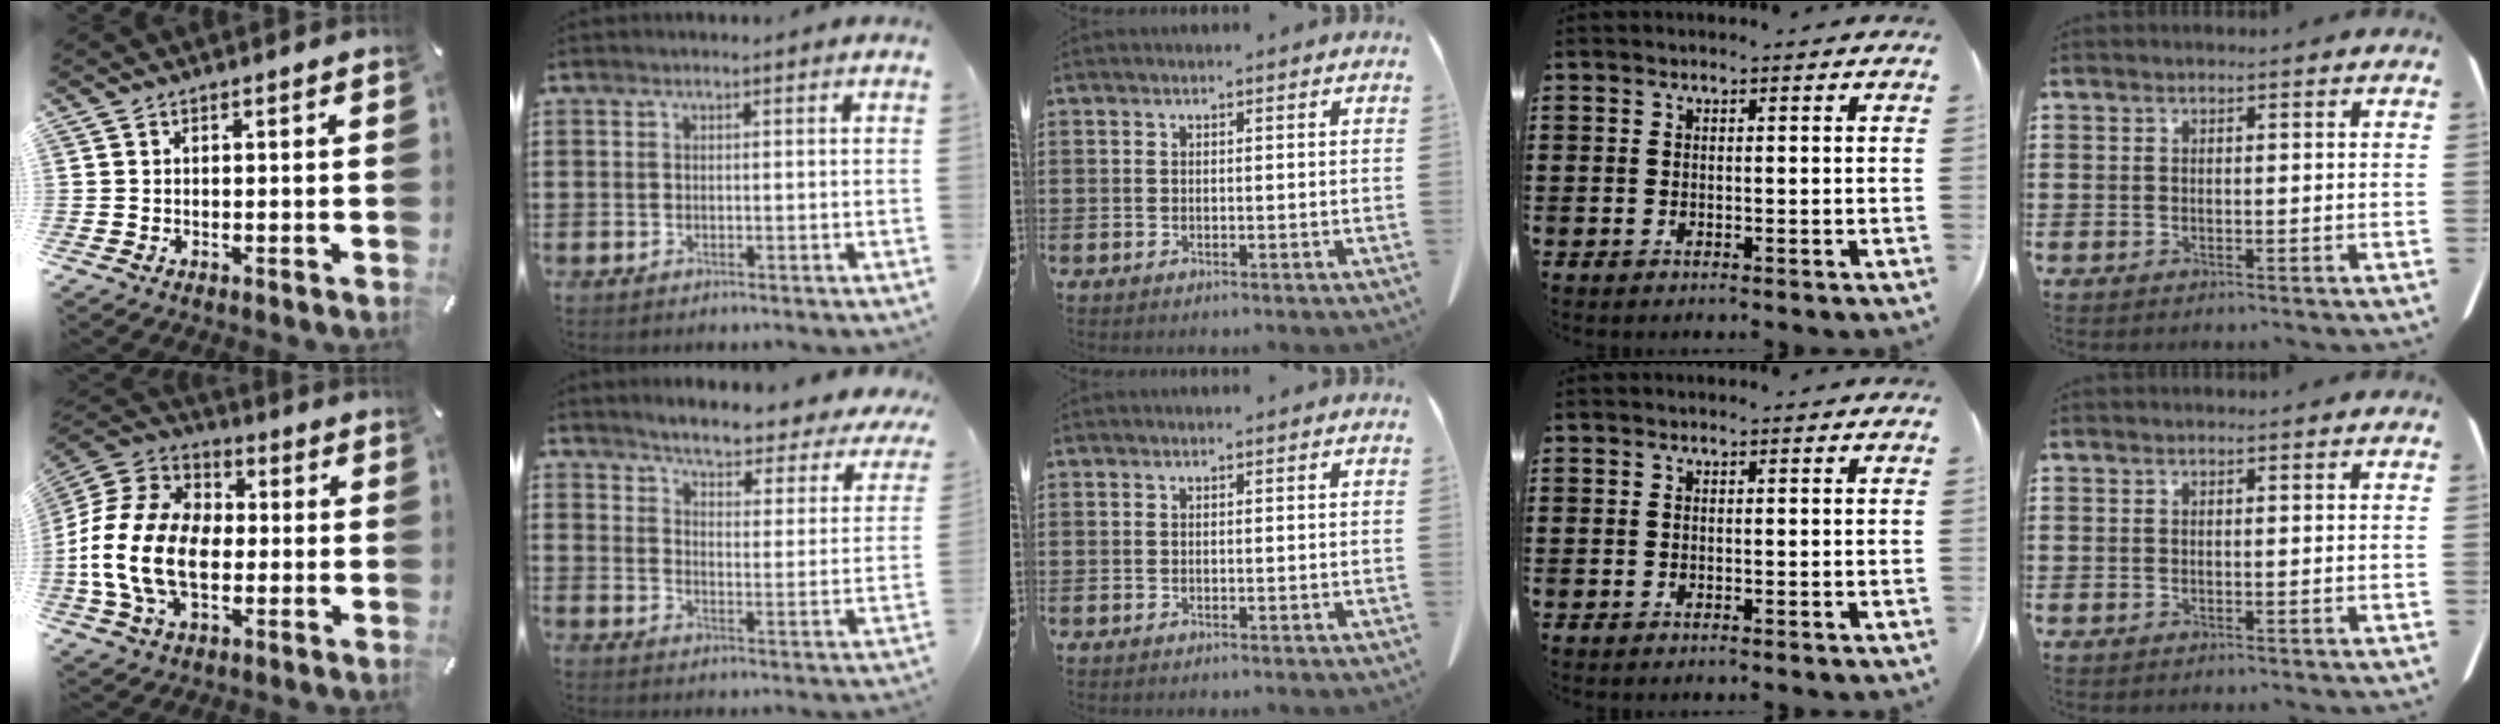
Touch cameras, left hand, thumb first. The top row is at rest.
{"thumb": {"total": 17.6, "force": [-3.0, 12.3, 12.2], "torque": [-0.273, 0.023, -0.054]}, "index": {"total": 4.2, "force": [4.1, -0.1, 1.2], "torque": [-0.047, -0.036, 0.062]}}